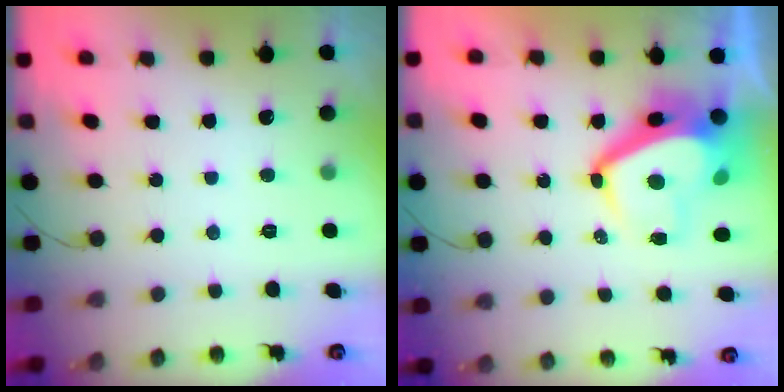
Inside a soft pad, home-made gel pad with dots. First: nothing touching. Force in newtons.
{"total": 8.4, "press": 8.4, "slide": 0.6}